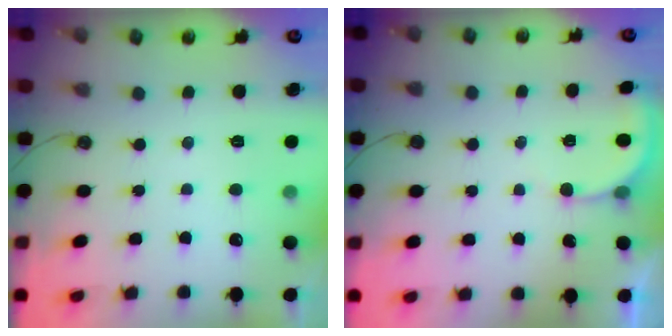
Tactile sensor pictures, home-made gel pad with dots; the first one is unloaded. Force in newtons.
{"total": 2.7, "press": 2.7, "slide": 0.5}